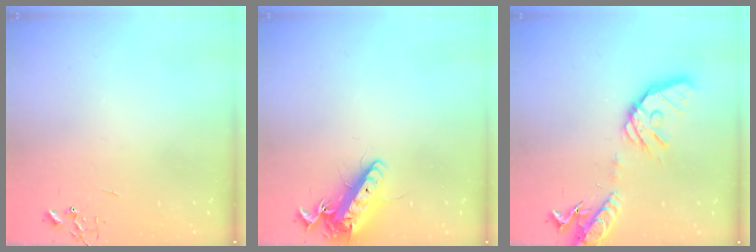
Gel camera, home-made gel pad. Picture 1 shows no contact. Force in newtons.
{"total": 14.0, "press": 13.7, "slide": 2.6}
{"total": 17.8, "press": 17.5, "slide": 3.0}